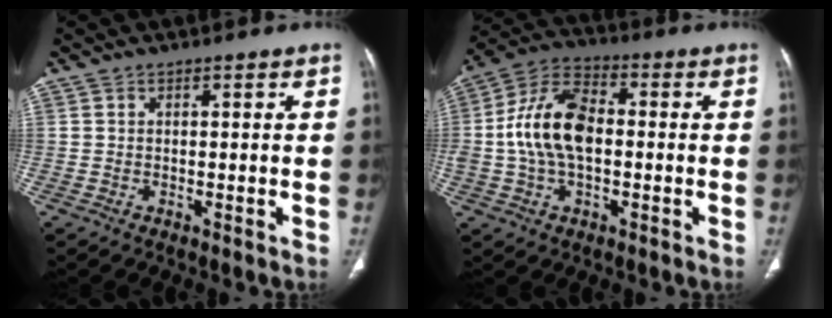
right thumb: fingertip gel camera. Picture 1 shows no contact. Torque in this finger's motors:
{"motor_torque": [2.22, 2.27, 1.76, -0.32, 0.21]}